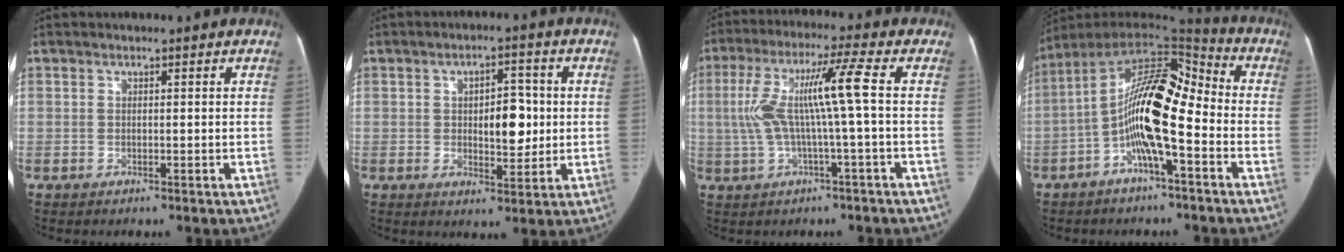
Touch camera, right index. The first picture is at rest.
{"total": 7.0, "force": [0.4, 3.1, 6.2], "torque": [-0.083, 0.008, 0.011]}
{"total": 9.9, "force": [0.1, -0.7, 9.9], "torque": [-0.201, 0.024, 0.003]}
{"total": 13.1, "force": [-3.7, 3.2, 12.2], "torque": [-0.209, 0.043, -0.066]}